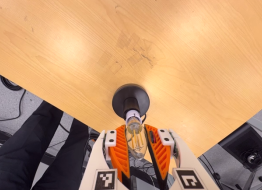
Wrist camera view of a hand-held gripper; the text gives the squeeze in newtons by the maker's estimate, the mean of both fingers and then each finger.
{"total": 10.3, "left": 9.5, "right": 11.1}